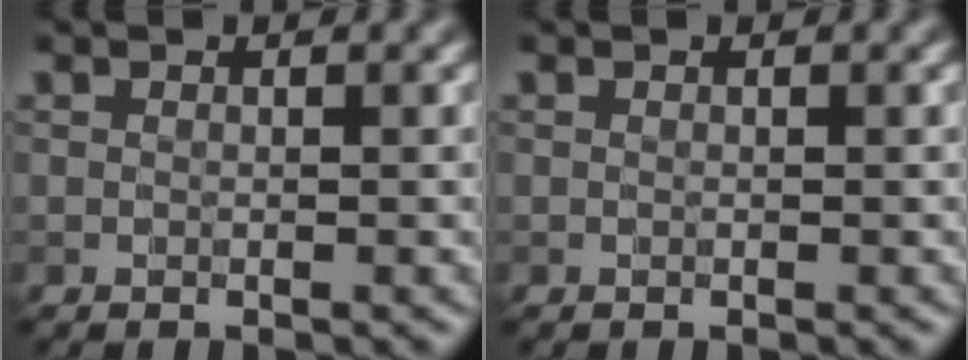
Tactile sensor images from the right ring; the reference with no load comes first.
{"total": 0.0}